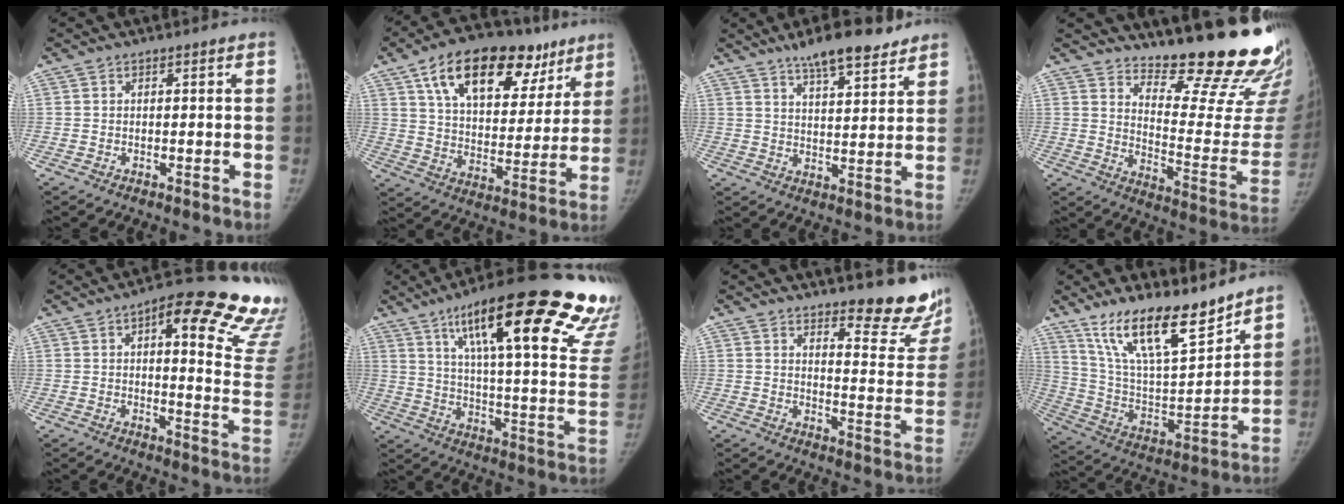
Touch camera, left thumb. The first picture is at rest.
{"total": 24.8, "force": [13.7, 13.5, 15.8], "torque": [-0.207, -0.010, 0.218]}
{"total": 11.1, "force": [8.3, 3.2, 6.6], "torque": [-0.082, -0.041, 0.131]}
{"total": 23.0, "force": [20.1, 3.9, 10.5], "torque": [-0.109, -0.197, 0.265]}
{"total": 25.0, "force": [15.7, 7.3, 18.1], "torque": [-0.165, -0.068, 0.178]}
{"total": 35.1, "force": [23.3, 6.6, 25.3], "torque": [-0.281, -0.098, 0.324]}
{"total": 14.4, "force": [11.9, 3.6, 7.4], "torque": [-0.049, -0.110, 0.144]}
{"total": 19.4, "force": [14.4, 5.6, 11.7], "torque": [-0.165, -0.081, 0.266]}